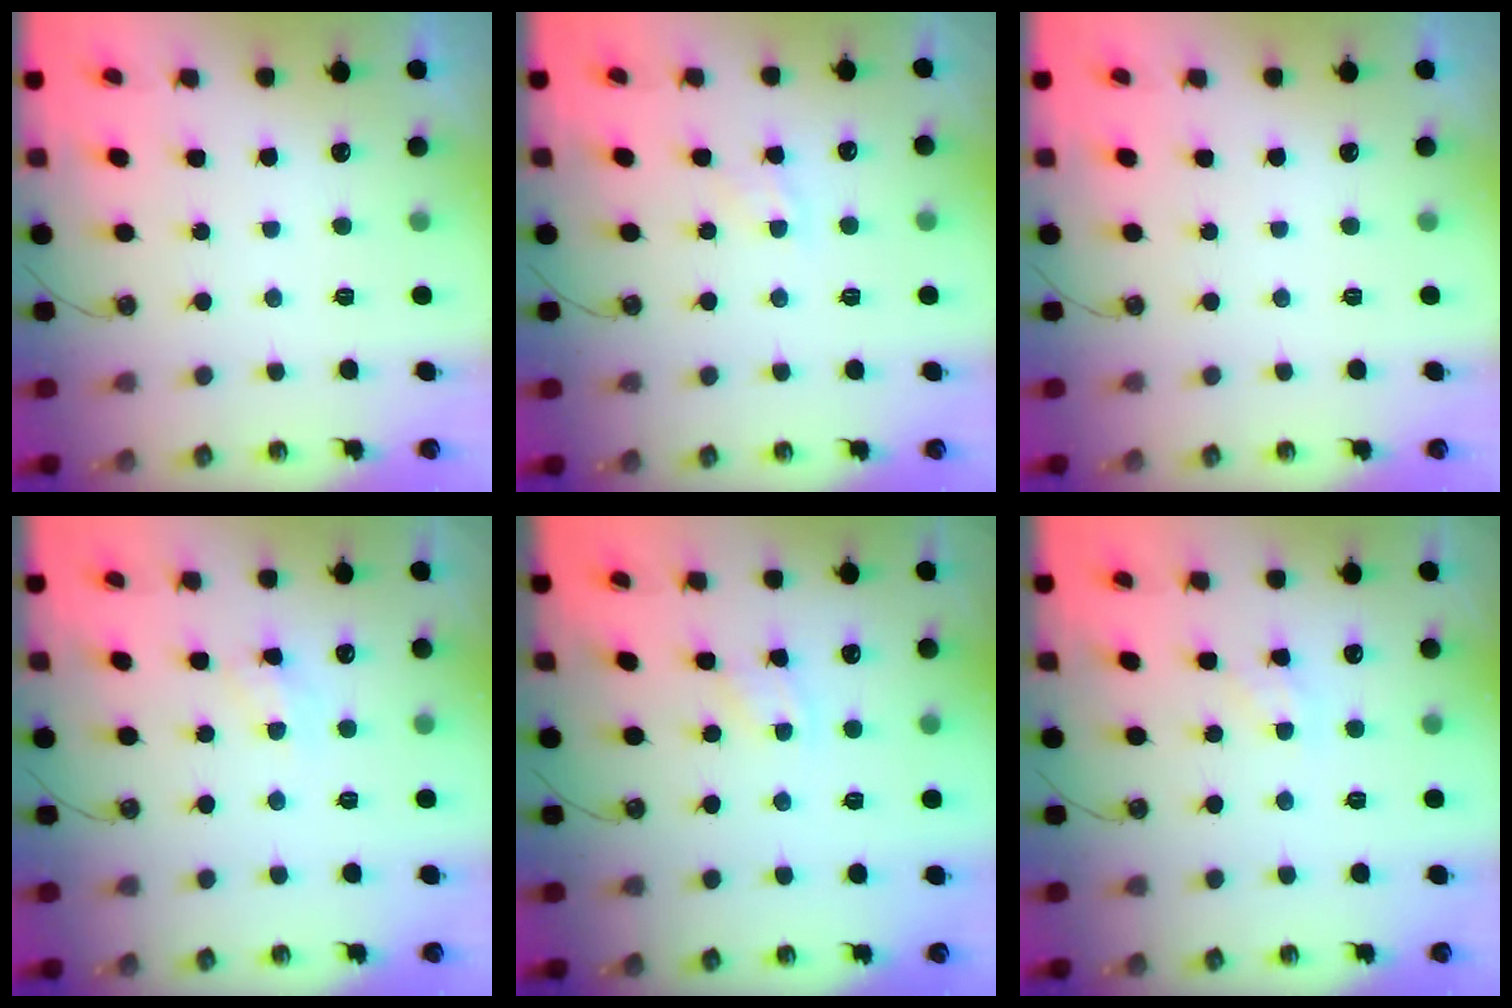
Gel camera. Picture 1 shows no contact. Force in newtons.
{"total": 6.1, "press": 6.1, "slide": 0.6}
{"total": 0.0}
{"total": 5.3, "press": 5.3, "slide": 0.6}
{"total": 2.9, "press": 2.9, "slide": 0.5}
{"total": 2.5, "press": 2.5, "slide": 0.1}